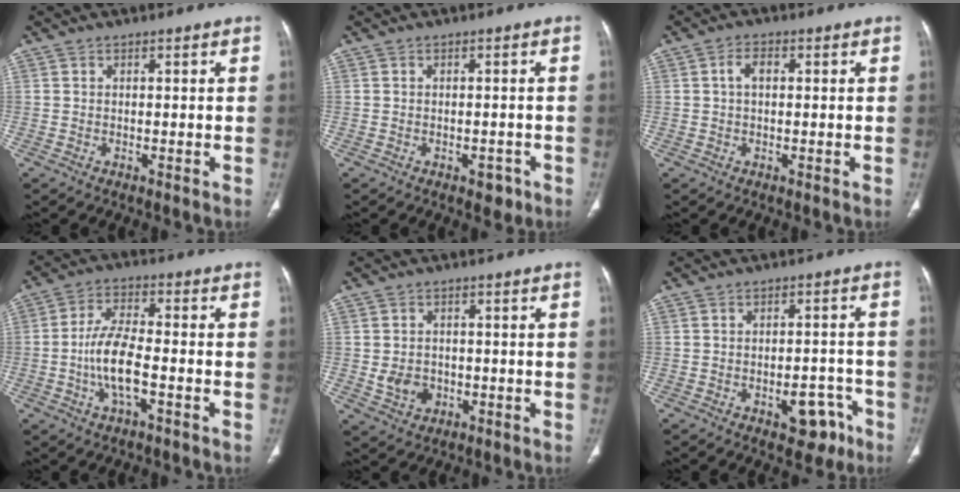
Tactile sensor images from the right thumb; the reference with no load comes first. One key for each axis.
{"total": 2.3, "fx": -1.3, "fy": 1.2, "fz": 1.3, "tx": -0.006, "ty": 0.005, "tz": -0.012}
{"total": 2.7, "fx": 0.3, "fy": 1.6, "fz": 2.1, "tx": -0.038, "ty": 0.009, "tz": 0.002}
{"total": 8.8, "fx": -2.4, "fy": 3.2, "fz": 7.9, "tx": -0.160, "ty": 0.020, "tz": -0.050}
{"total": 4.5, "fx": -0.8, "fy": 3.7, "fz": 2.4, "tx": -0.028, "ty": 0.005, "tz": -0.006}
{"total": 7.0, "fx": -3.8, "fy": 3.9, "fz": 4.4, "tx": -0.027, "ty": 0.035, "tz": -0.043}